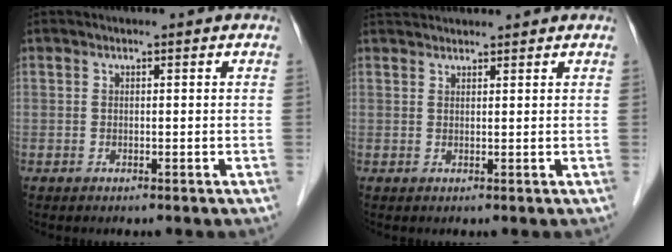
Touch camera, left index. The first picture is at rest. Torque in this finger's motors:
{"motor_torque": [-0.41, -0.58, 0.06, 0.03]}